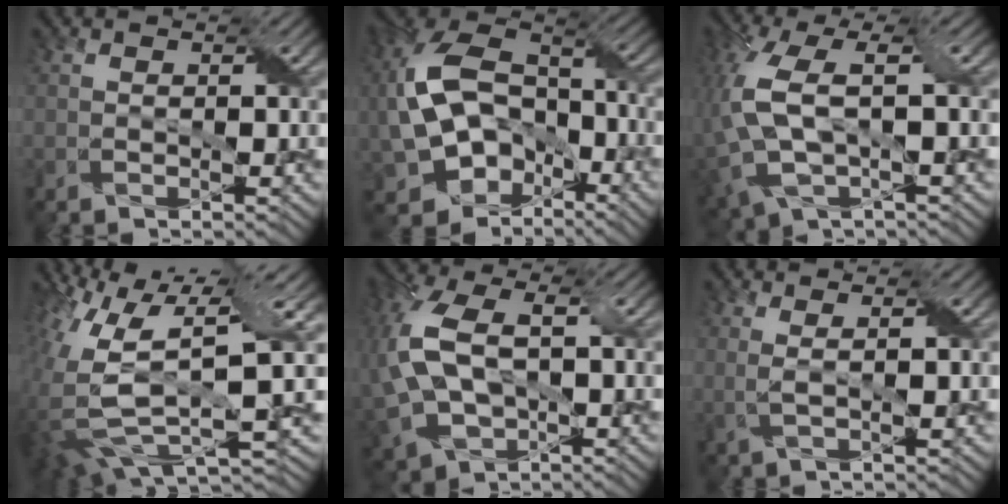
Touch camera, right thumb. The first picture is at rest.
{"total": 16.0, "force": [-3.3, 11.1, 11.1], "torque": [-0.245, -0.005, -0.063]}
{"total": 11.2, "force": [0.2, 5.3, 9.9], "torque": [-0.254, -0.021, 0.003]}
{"total": 12.6, "force": [0.0, 5.2, 11.5], "torque": [-0.283, -0.013, 0.029]}
{"total": 13.1, "force": [0.3, 7.9, 10.5], "torque": [-0.271, -0.007, 0.009]}
{"total": 1.9, "force": [0.7, 0.5, 1.7], "torque": [-0.037, 0.005, 0.008]}